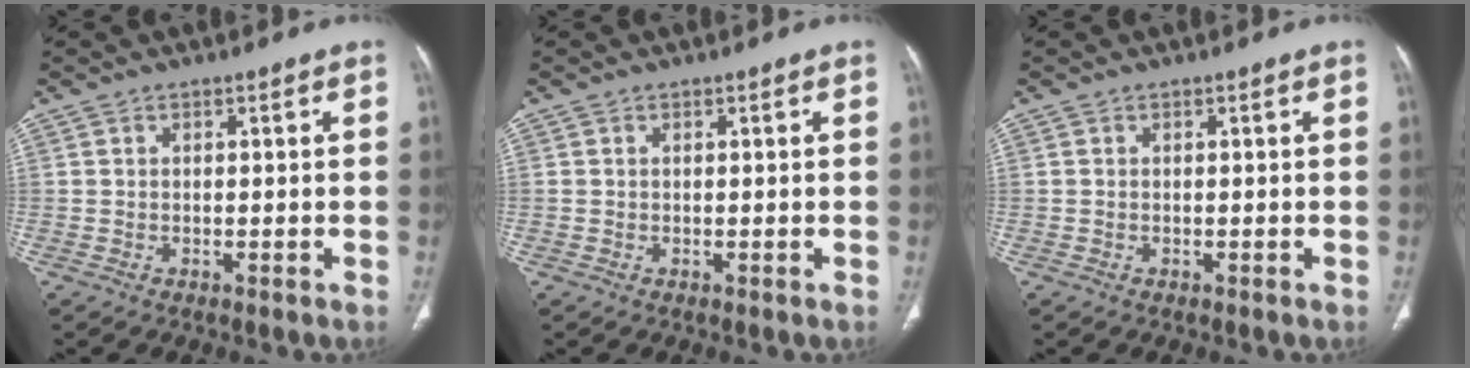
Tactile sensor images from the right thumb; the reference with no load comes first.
{"total": 0.0}
{"total": 0.0}